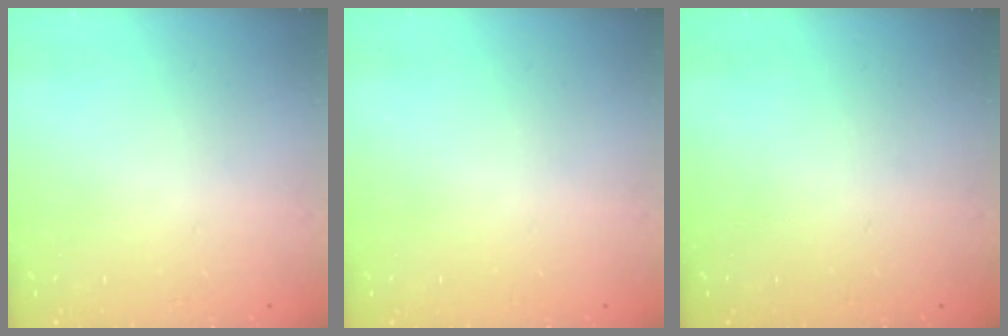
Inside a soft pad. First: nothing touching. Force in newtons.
{"total": 0.0}
{"total": 0.0}